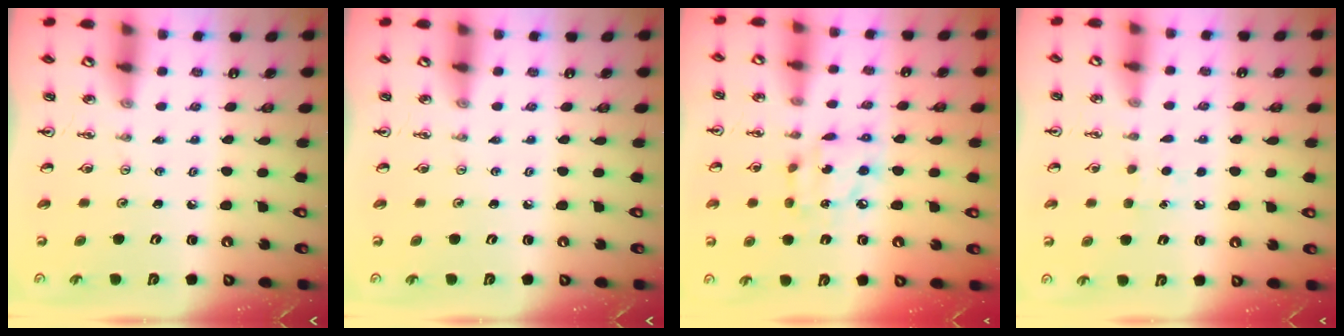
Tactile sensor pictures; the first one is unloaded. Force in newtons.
{"total": 0.0}
{"total": 10.6, "press": 10.5, "slide": 1.1}
{"total": 5.6, "press": 5.6, "slide": 0.6}